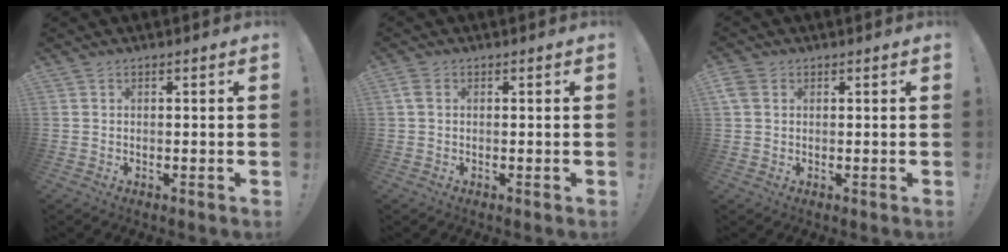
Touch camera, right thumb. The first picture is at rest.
{"total": 2.3, "force": [0.6, 1.5, 1.6], "torque": [-0.026, 0.004, 0.011]}
{"total": 4.1, "force": [1.4, 3.2, 2.1], "torque": [-0.034, 0.002, 0.030]}